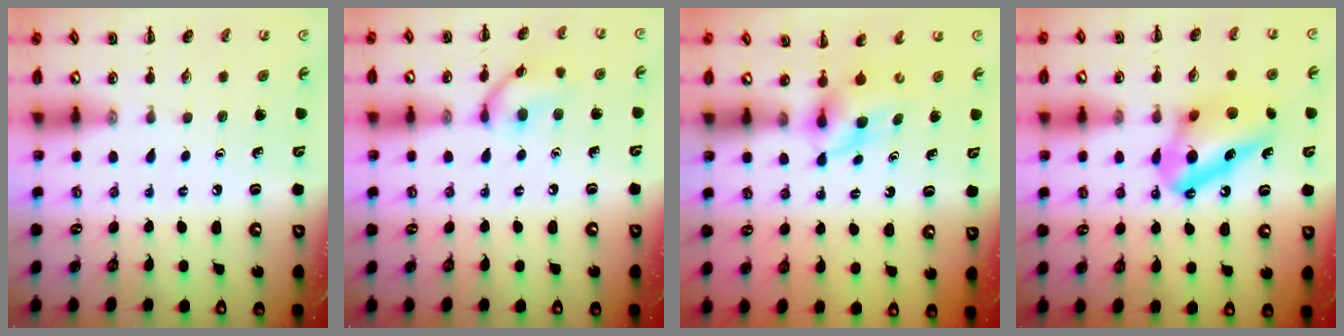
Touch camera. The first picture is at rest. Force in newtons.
{"total": 10.7, "press": 10.7, "slide": 0.5}
{"total": 4.5, "press": 4.3, "slide": 1.3}
{"total": 13.1, "press": 13.1, "slide": 0.2}